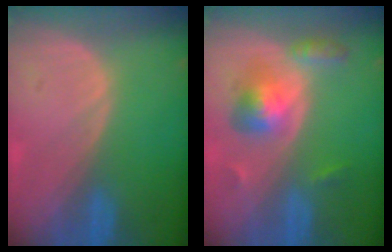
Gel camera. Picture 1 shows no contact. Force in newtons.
{"total": 5.7, "press": 5.7, "slide": 0.4}